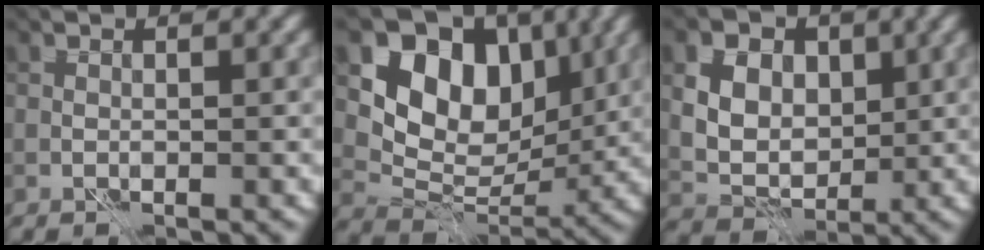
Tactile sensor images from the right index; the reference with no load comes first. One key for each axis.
{"total": 10.3, "fx": 4.3, "fy": 7.2, "fz": 5.9, "tx": -0.102, "ty": -0.009, "tz": 0.072}
{"total": 10.9, "fx": 4.2, "fy": 8.3, "fz": 5.6, "tx": -0.098, "ty": 0.031, "tz": 0.058}